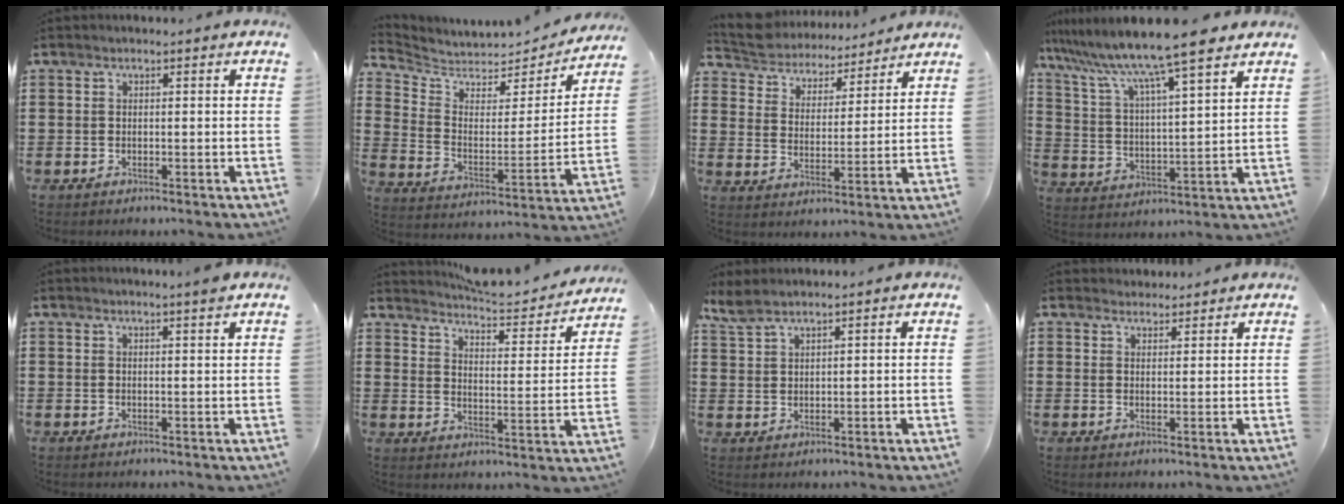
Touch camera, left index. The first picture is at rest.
{"total": 4.9, "force": [4.6, 1.8, 0.6], "torque": [-0.045, -0.039, 0.076]}
{"total": 5.5, "force": [5.5, 0.6, 0.0], "torque": [-0.034, -0.042, 0.093]}
{"total": 10.3, "force": [8.7, -0.3, 5.4], "torque": [-0.138, -0.050, 0.143]}
{"total": 1.7, "force": [1.4, -0.3, 0.9], "torque": [-0.019, -0.003, 0.027]}
{"total": 4.8, "force": [4.7, 0.2, 0.8], "torque": [-0.027, -0.043, 0.074]}
{"total": 2.9, "force": [2.5, 0.6, 1.3], "torque": [-0.034, -0.001, 0.047]}
{"total": 2.1, "force": [2.1, 0.6, -0.1], "torque": [-0.004, 0.002, 0.040]}